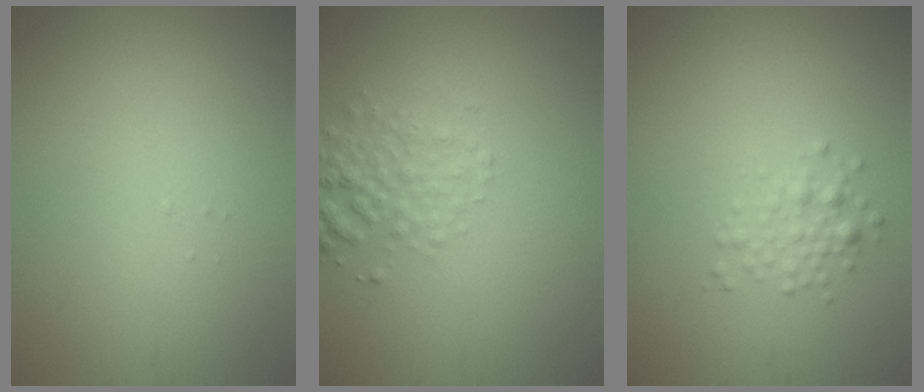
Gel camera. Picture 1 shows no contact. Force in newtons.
{"total": 2.7, "press": 2.7, "slide": 0.1}
{"total": 1.7, "press": 1.7, "slide": 0.1}